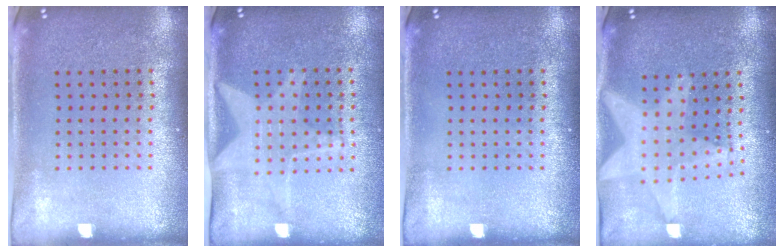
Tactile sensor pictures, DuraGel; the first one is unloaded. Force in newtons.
{"total": 1.9, "press": 1.6, "slide": 1.1}
{"total": 0.0}
{"total": 2.2, "press": 1.8, "slide": 1.3}